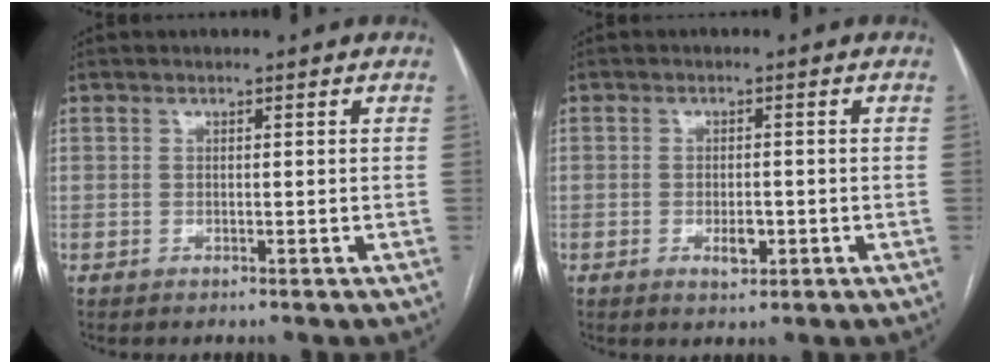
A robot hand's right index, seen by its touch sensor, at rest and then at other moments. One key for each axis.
{"total": 2.9, "fx": -1.0, "fy": 1.3, "fz": 2.4, "tx": -0.039, "ty": 0.001, "tz": -0.011}